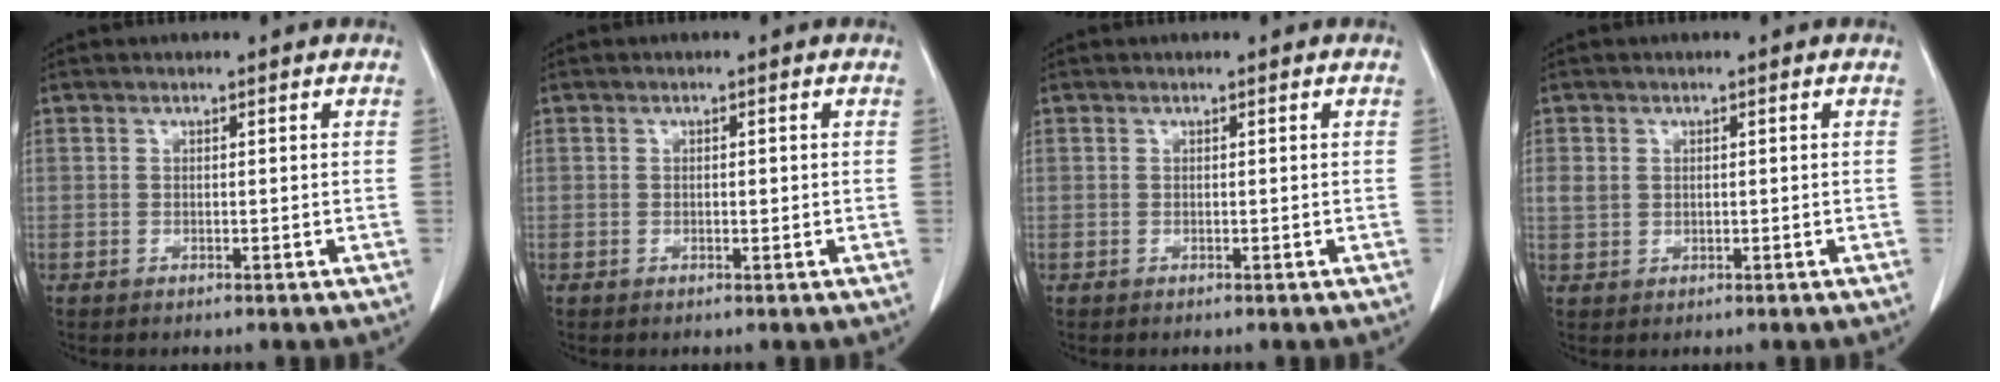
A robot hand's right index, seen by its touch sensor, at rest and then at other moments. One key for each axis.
{"total": 0.7, "fx": -0.1, "fy": 0.3, "fz": 0.6, "tx": -0.010, "ty": 0.000, "tz": -0.002}
{"total": 0.0}
{"total": 2.1, "fx": 0.2, "fy": 1.8, "fz": 1.1, "tx": -0.027, "ty": 0.010, "tz": 0.010}